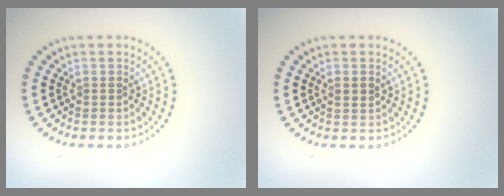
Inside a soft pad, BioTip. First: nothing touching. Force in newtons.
{"total": 1.0, "press": 0.9, "slide": 0.4}